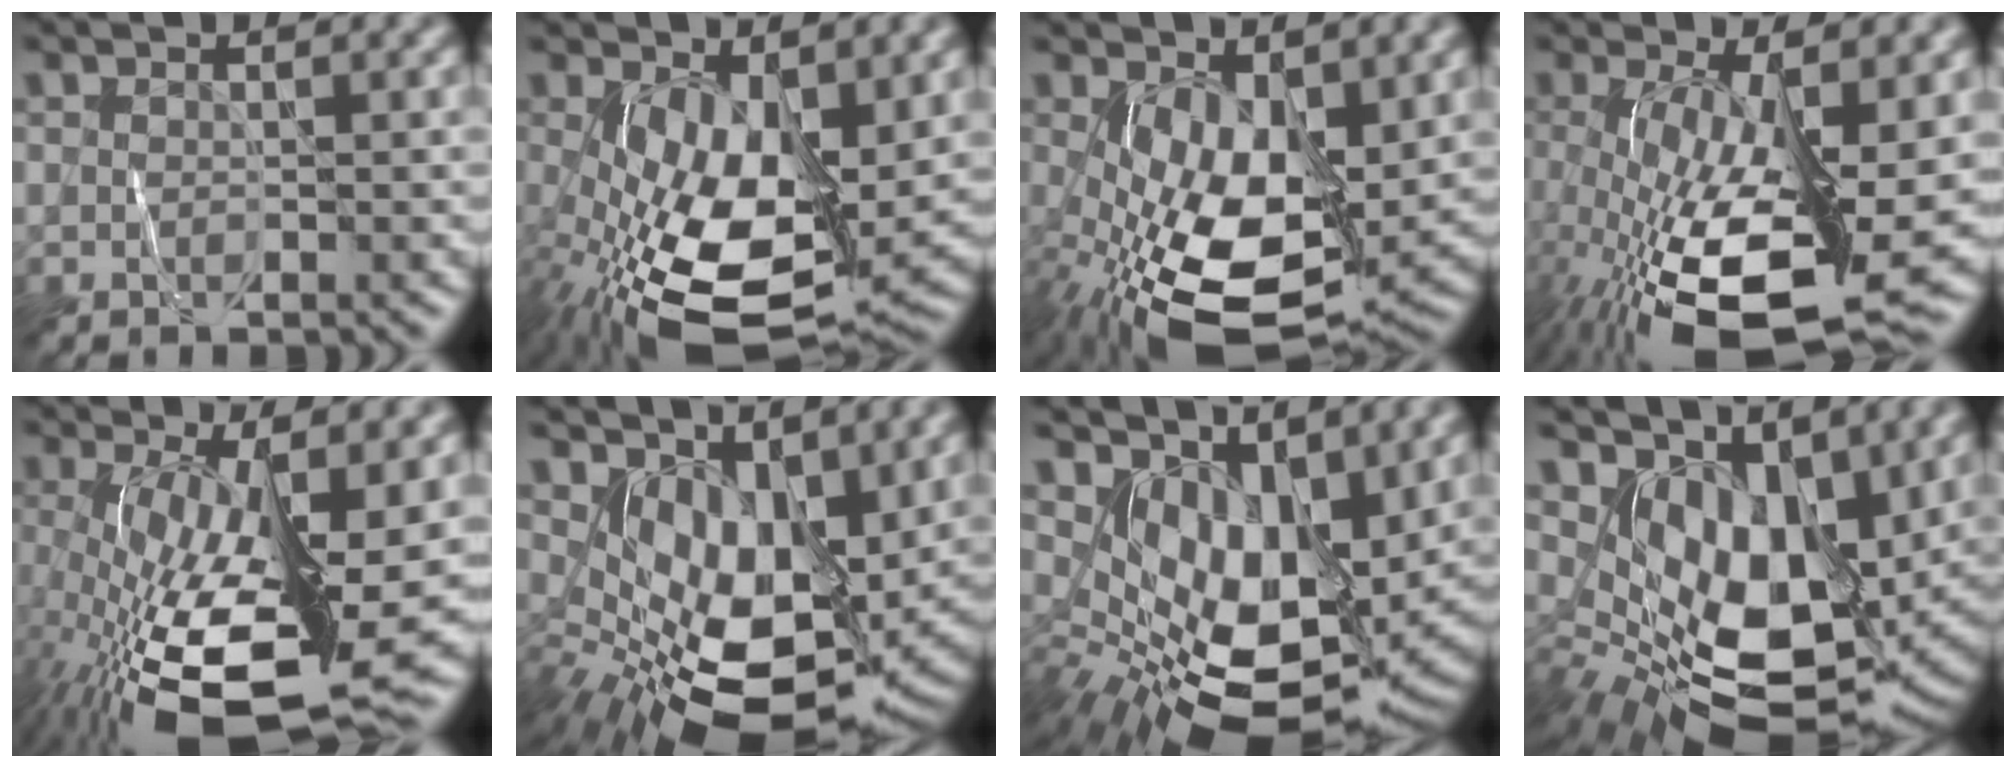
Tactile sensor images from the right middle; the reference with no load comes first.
{"total": 11.7, "force": [-1.5, 5.9, 10.0], "torque": [-0.198, -0.036, -0.012]}
{"total": 10.4, "force": [-1.6, 5.2, 8.9], "torque": [-0.184, -0.025, -0.016]}
{"total": 15.2, "force": [-3.4, 6.0, 13.5], "torque": [-0.248, -0.044, -0.040]}
{"total": 16.7, "force": [-3.4, 6.5, 15.0], "torque": [-0.266, -0.046, -0.040]}
{"total": 11.4, "force": [2.1, 6.3, 9.3], "torque": [-0.158, -0.031, 0.056]}
{"total": 12.4, "force": [3.5, 6.7, 9.8], "torque": [-0.168, -0.020, 0.083]}
{"total": 11.4, "force": [4.0, 6.2, 8.7], "torque": [-0.166, -0.020, 0.085]}